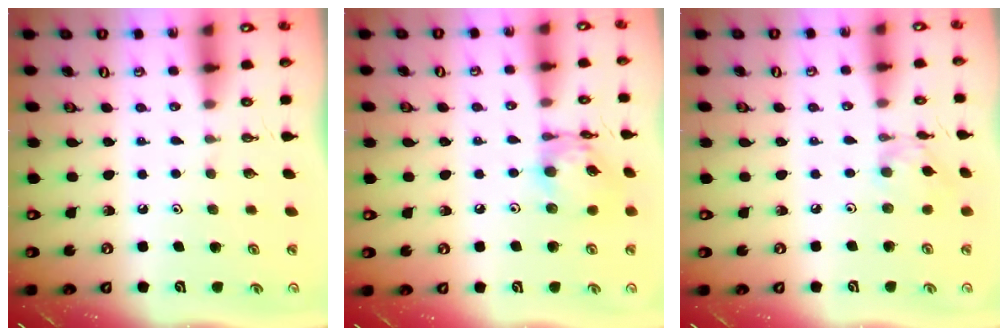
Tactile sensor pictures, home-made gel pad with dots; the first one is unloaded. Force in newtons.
{"total": 12.9, "press": 12.8, "slide": 1.1}
{"total": 3.2, "press": 3.2, "slide": 0.2}